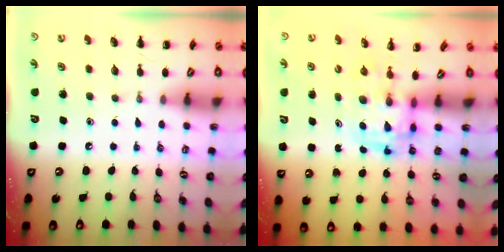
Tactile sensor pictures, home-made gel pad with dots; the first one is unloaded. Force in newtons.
{"total": 3.0, "press": 3.0, "slide": 0.5}